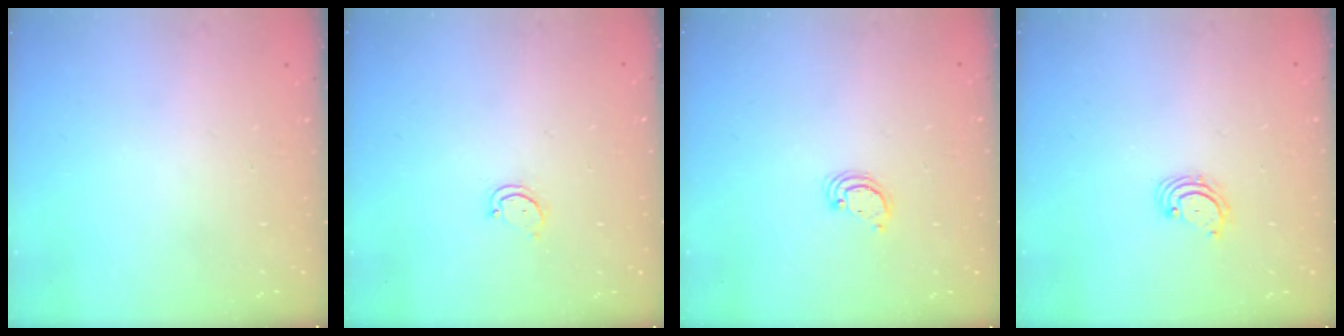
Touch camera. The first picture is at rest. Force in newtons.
{"total": 2.7, "press": 2.7, "slide": 0.3}
{"total": 2.6, "press": 2.6, "slide": 0.2}
{"total": 3.1, "press": 3.1, "slide": 0.3}